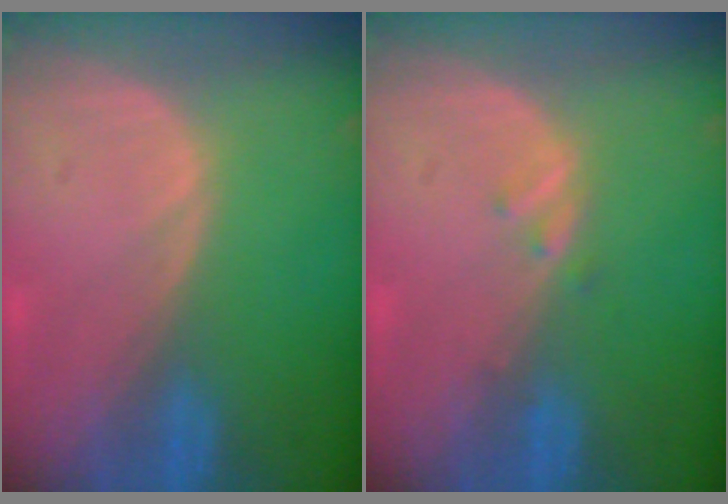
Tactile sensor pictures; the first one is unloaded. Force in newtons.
{"total": 1.1, "press": 1.1, "slide": 0.1}